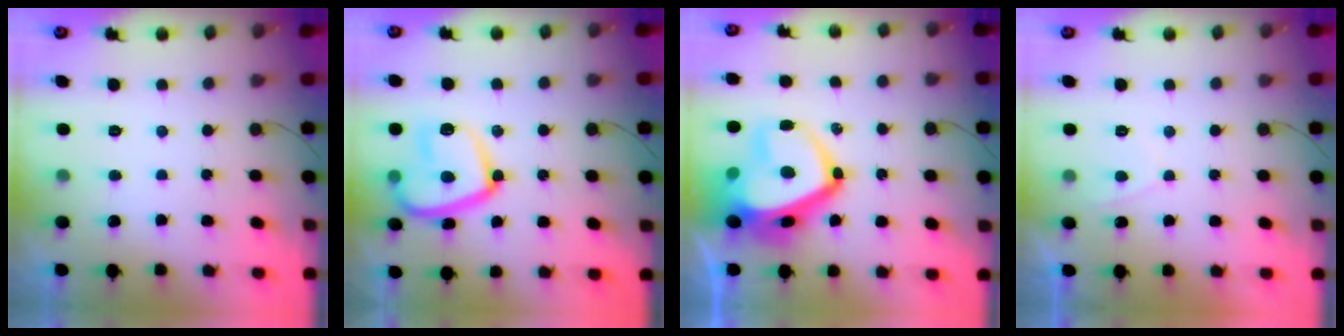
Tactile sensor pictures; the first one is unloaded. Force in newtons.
{"total": 16.0, "press": 16.0, "slide": 1.6}
{"total": 19.3, "press": 19.1, "slide": 2.2}
{"total": 2.5, "press": 2.4, "slide": 0.7}